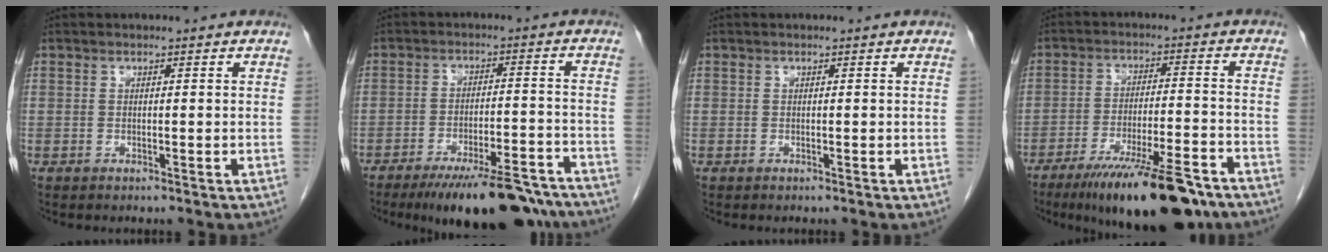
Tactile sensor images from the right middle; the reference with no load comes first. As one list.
[{"total": 16.7, "force": [-13.9, 3.5, 8.7], "torque": [-0.084, 0.008, -0.199]}, {"total": 0.0}, {"total": 17.3, "force": [-12.9, 3.0, 11.1], "torque": [-0.141, -0.010, -0.202]}]